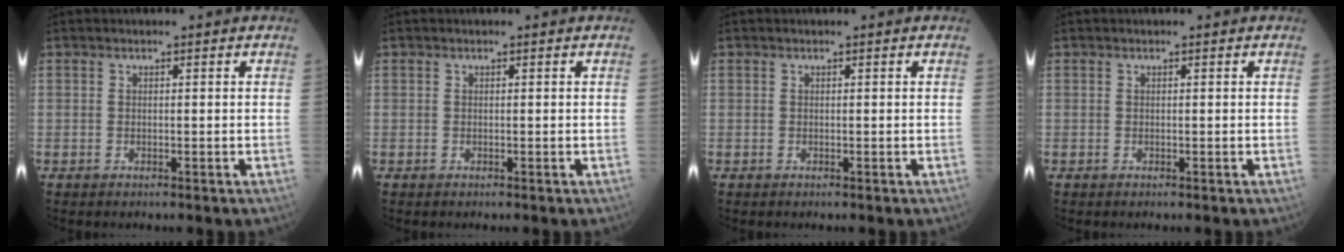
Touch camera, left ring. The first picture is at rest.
{"total": 0.0}
{"total": 0.0}
{"total": 0.0}